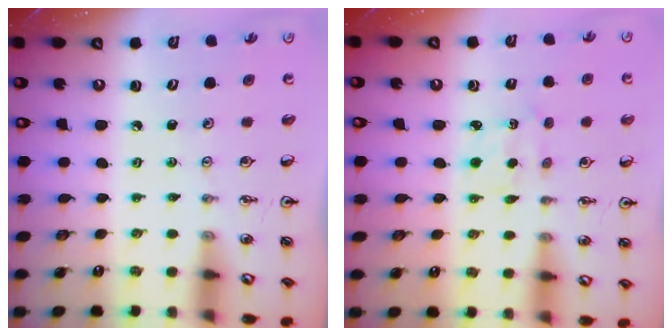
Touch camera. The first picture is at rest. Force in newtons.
{"total": 2.8, "press": 2.7, "slide": 0.6}